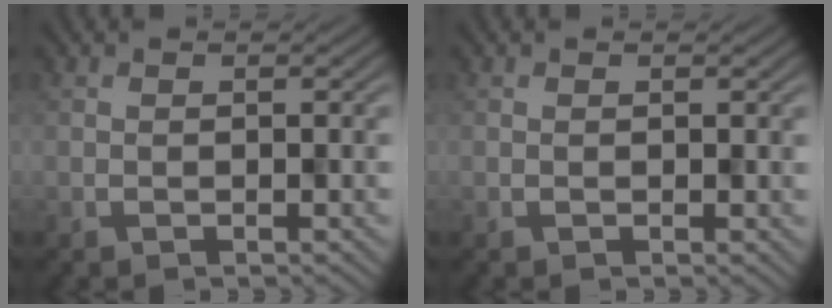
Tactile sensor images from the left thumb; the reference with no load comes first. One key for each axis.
{"total": 0.0}